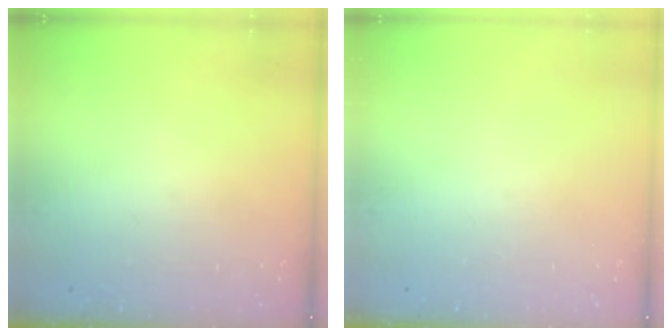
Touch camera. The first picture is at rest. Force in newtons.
{"total": 0.0}